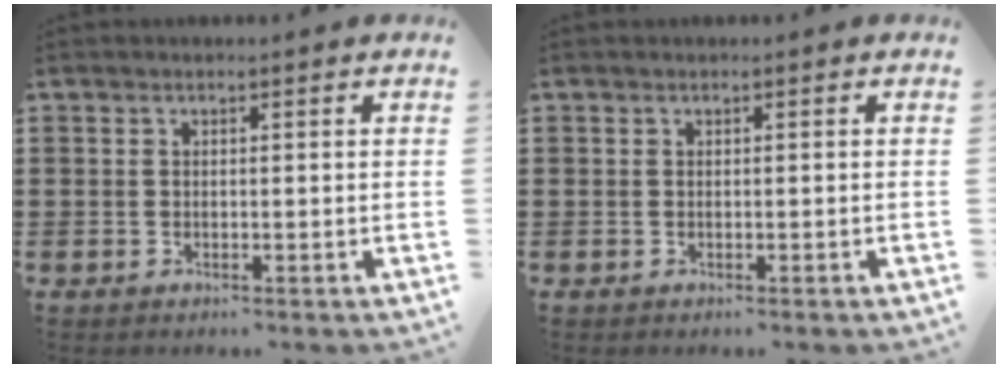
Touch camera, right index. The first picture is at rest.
{"total": 0.0}